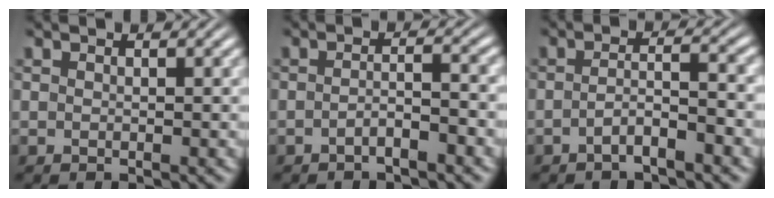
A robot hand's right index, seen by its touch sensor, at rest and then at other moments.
{"total": 2.1, "force": [-1.6, 0.1, 1.4], "torque": [-0.012, -0.005, -0.028]}
{"total": 2.7, "force": [-2.0, 0.3, 1.8], "torque": [-0.019, -0.005, -0.033]}